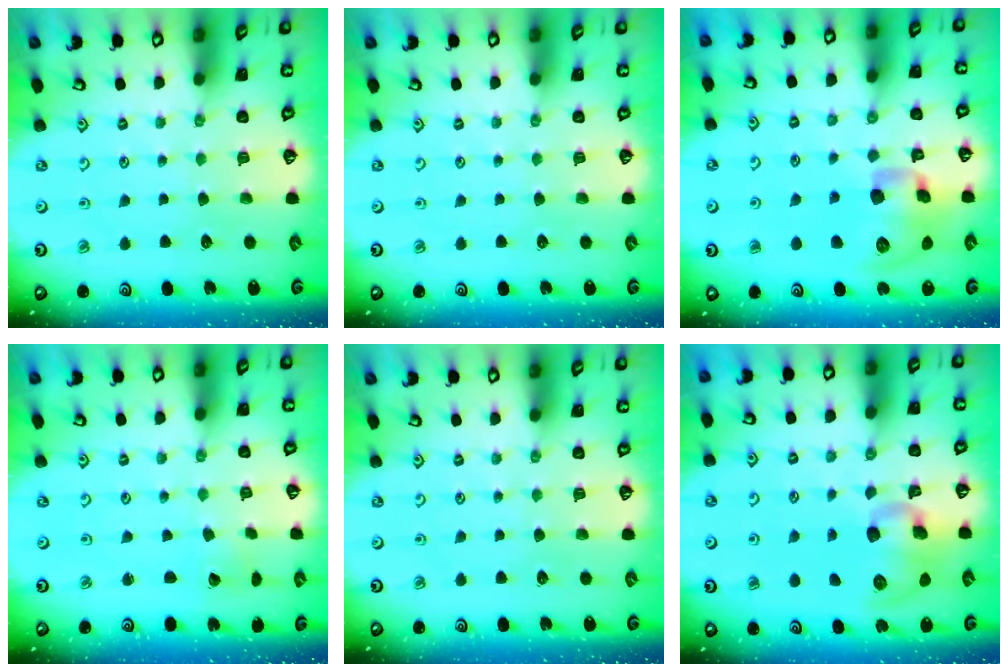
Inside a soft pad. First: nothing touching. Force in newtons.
{"total": 0.0}
{"total": 14.9, "press": 14.7, "slide": 2.5}
{"total": 1.5, "press": 1.5, "slide": 0.0}
{"total": 0.0}
{"total": 12.3, "press": 12.1, "slide": 1.8}